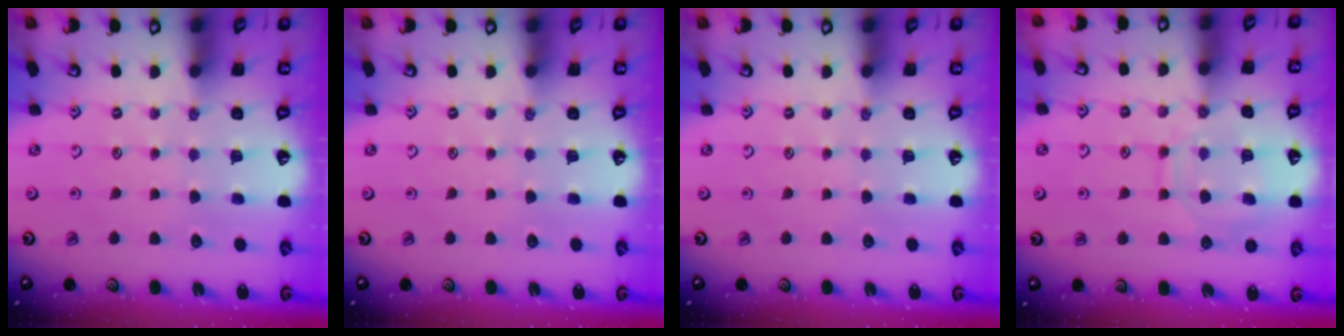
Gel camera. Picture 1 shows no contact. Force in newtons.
{"total": 0.0}
{"total": 0.0}
{"total": 12.1, "press": 12.0, "slide": 1.0}